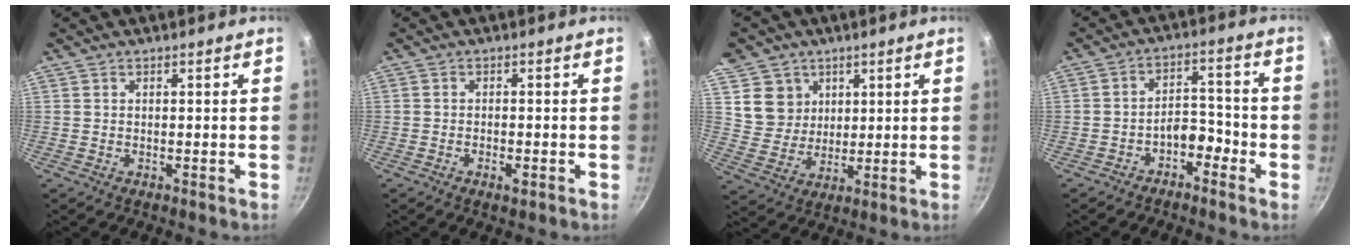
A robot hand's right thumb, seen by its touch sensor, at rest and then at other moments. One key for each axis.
{"total": 2.1, "fx": -1.0, "fy": 0.7, "fz": 1.6, "tx": -0.033, "ty": 0.003, "tz": -0.019}
{"total": 8.4, "fx": 3.8, "fy": 7.3, "fz": 1.8, "tx": 0.008, "ty": -0.025, "tz": 0.072}
{"total": 5.3, "fx": -3.3, "fy": 2.9, "fz": 3.0, "tx": -0.018, "ty": 0.045, "tz": -0.057}